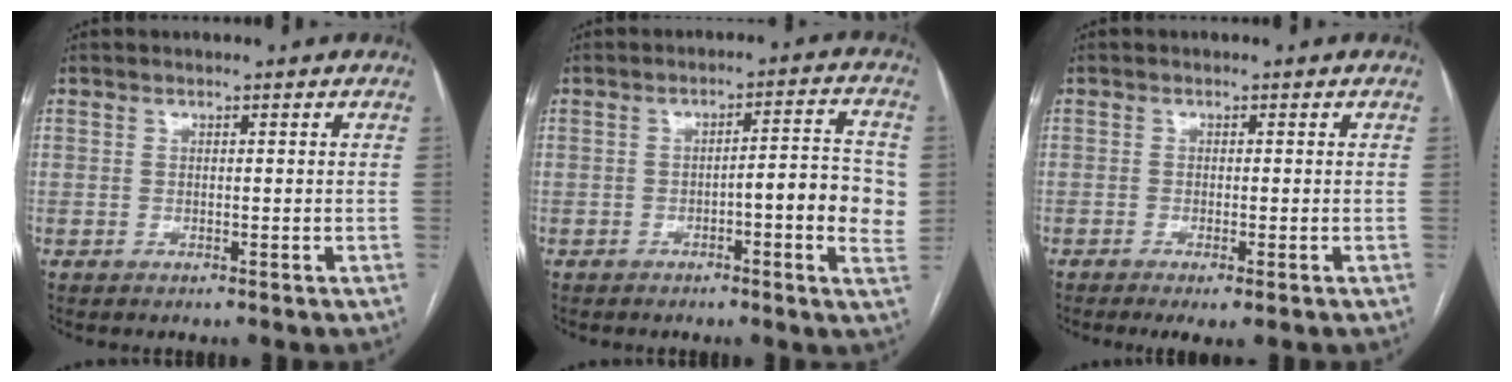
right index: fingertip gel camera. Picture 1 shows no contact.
{"total": 8.1, "force": [-1.3, 1.5, 7.8], "torque": [-0.091, 0.016, -0.020]}
{"total": 2.9, "force": [-1.8, 0.3, 2.3], "torque": [-0.031, -0.008, -0.027]}